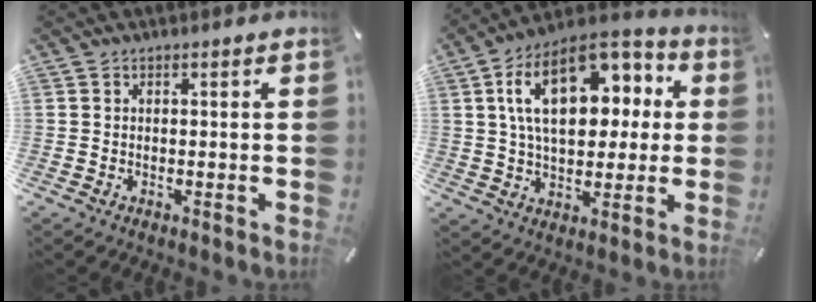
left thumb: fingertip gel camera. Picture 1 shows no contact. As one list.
[{"total": 20.3, "force": [5.9, 12.5, 14.9], "torque": [-0.271, -0.012, 0.098]}]